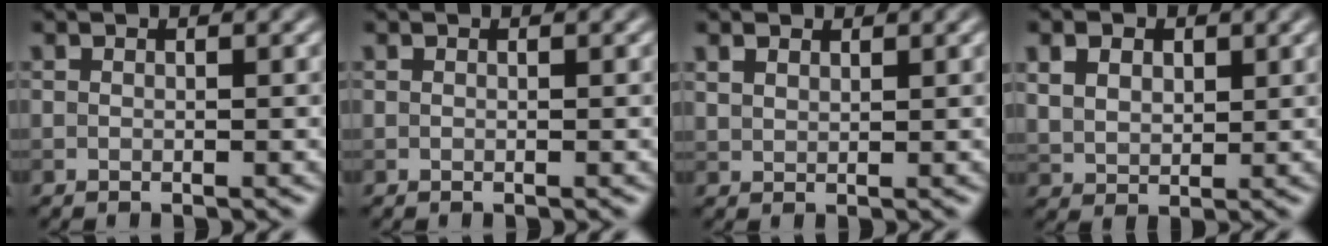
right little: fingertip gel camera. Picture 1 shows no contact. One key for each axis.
{"total": 0.0}
{"total": 1.5, "fx": 1.2, "fy": 0.8, "fz": 0.5, "tx": -0.015, "ty": 0.003, "tz": 0.026}
{"total": 3.3, "fx": 1.5, "fy": 2.3, "fz": 1.9, "tx": -0.040, "ty": 0.004, "tz": 0.022}